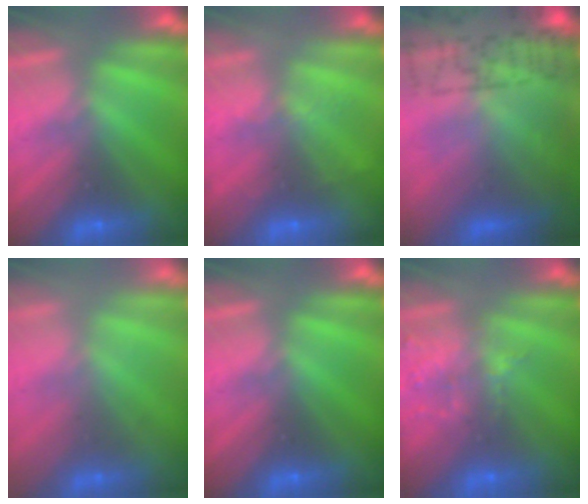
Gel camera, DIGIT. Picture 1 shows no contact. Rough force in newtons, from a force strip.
{"total": 2.0}
{"total": 7.5}
{"total": 2.2}
{"total": 0.0}
{"total": 1.7}